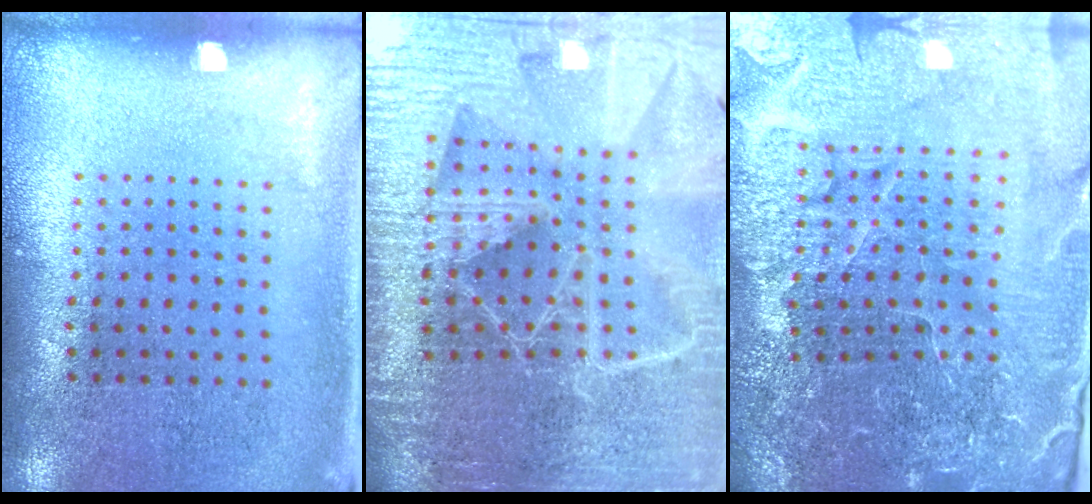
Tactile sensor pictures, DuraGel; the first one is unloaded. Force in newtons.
{"total": 6.3, "press": 5.4, "slide": 3.1}
{"total": 5.6, "press": 5.2, "slide": 2.1}